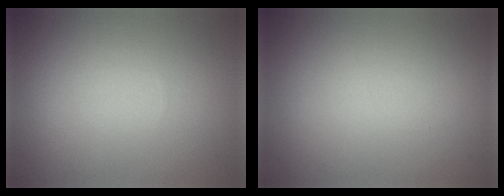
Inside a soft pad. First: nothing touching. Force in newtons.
{"total": 0.0}